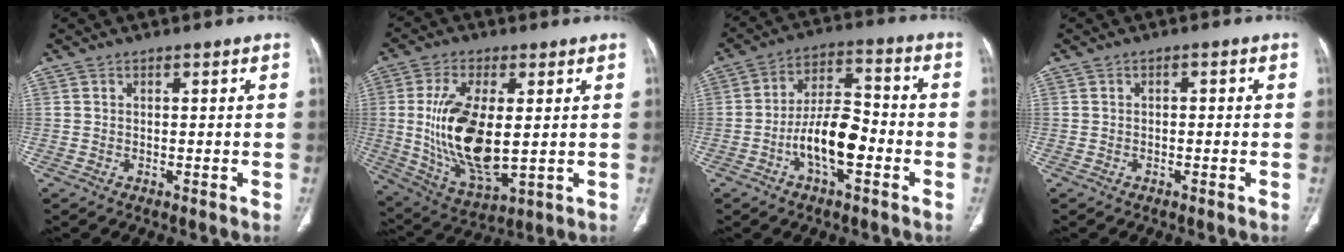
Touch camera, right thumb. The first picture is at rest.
{"total": 17.0, "force": [0.6, 7.6, 15.1], "torque": [-0.295, -0.022, 0.026]}
{"total": 11.3, "force": [-3.9, 5.0, 9.4], "torque": [-0.156, 0.038, -0.073]}
{"total": 0.9, "force": [-0.2, 0.6, 0.7], "torque": [-0.005, 0.003, -0.006]}